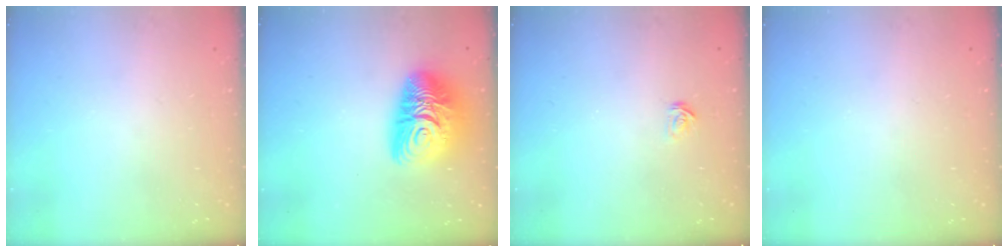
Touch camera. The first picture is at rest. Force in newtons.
{"total": 14.8, "press": 14.7, "slide": 1.5}
{"total": 2.1, "press": 2.1, "slide": 0.2}
{"total": 0.0}